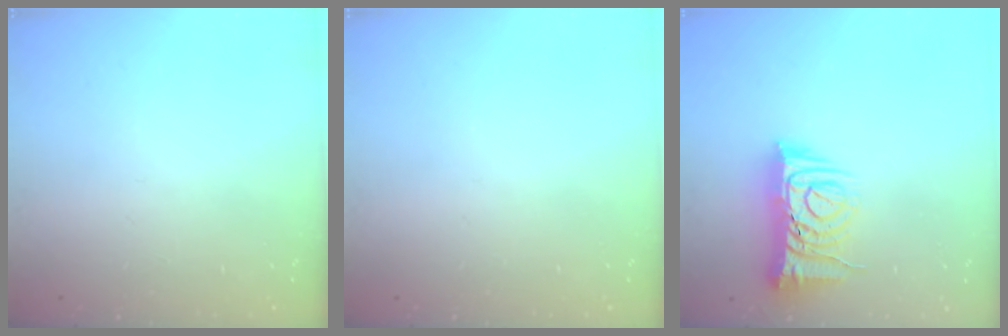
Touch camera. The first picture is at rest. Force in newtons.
{"total": 0.0}
{"total": 10.1, "press": 10.0, "slide": 1.4}